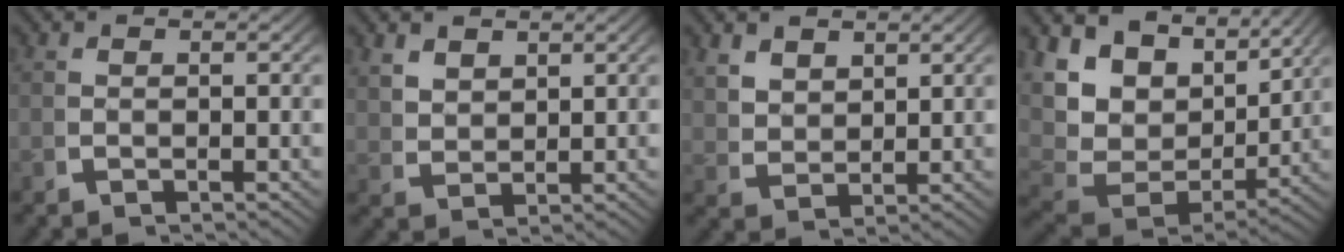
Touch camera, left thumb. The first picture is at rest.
{"total": 2.5, "force": [2.1, 1.1, 0.9], "torque": [-0.016, -0.005, 0.052]}
{"total": 3.0, "force": [2.2, 1.6, 1.3], "torque": [-0.026, -0.012, 0.057]}
{"total": 10.9, "force": [2.9, 7.1, 7.7], "torque": [-0.177, -0.018, 0.053]}